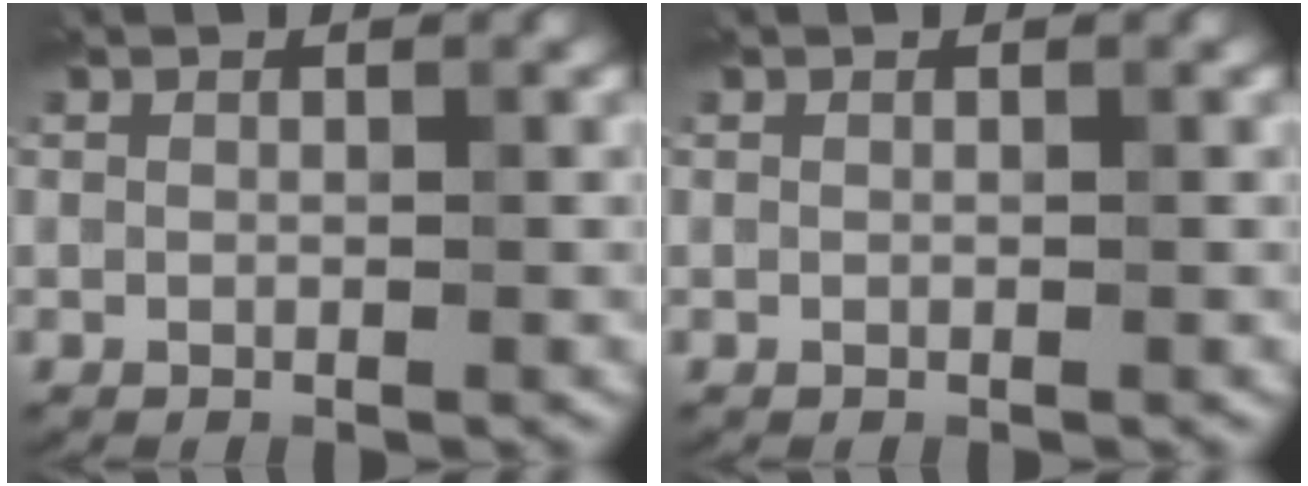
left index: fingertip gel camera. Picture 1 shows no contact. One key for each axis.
{"total": 0.0}